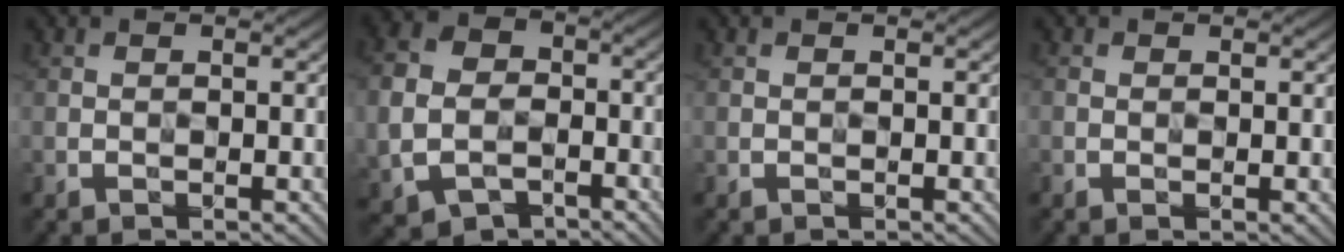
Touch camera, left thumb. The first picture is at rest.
{"total": 8.8, "force": [-2.8, 7.2, 4.3], "torque": [-0.131, -0.028, -0.066]}
{"total": 0.0}
{"total": 0.5, "force": [0.1, 0.4, 0.4], "torque": [-0.012, -0.001, 0.000]}